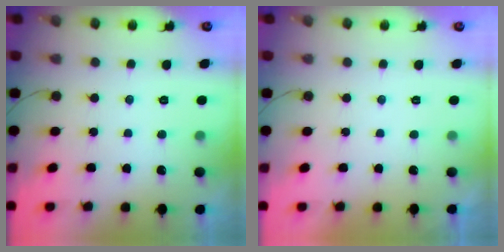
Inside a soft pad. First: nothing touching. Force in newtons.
{"total": 2.3, "press": 2.3, "slide": 0.4}